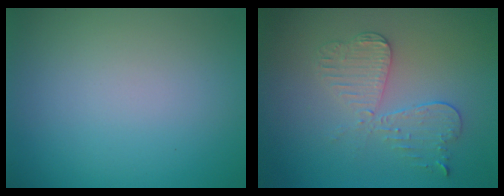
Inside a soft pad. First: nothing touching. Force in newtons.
{"total": 3.9, "press": 3.3, "slide": 2.0}